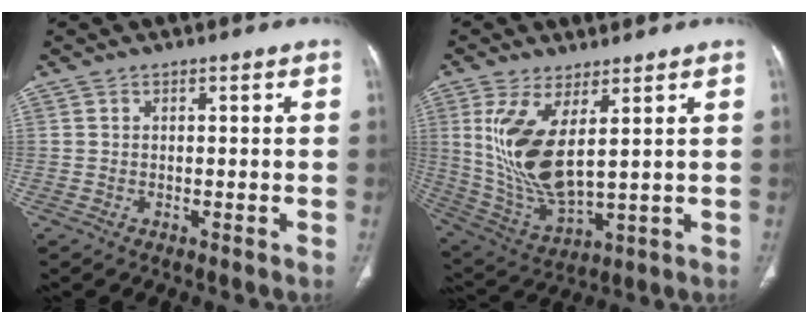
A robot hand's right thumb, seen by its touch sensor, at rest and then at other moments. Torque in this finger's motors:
{"motor_torque": [-0.41, 0.83, 0.50, 0.49, 0.17]}